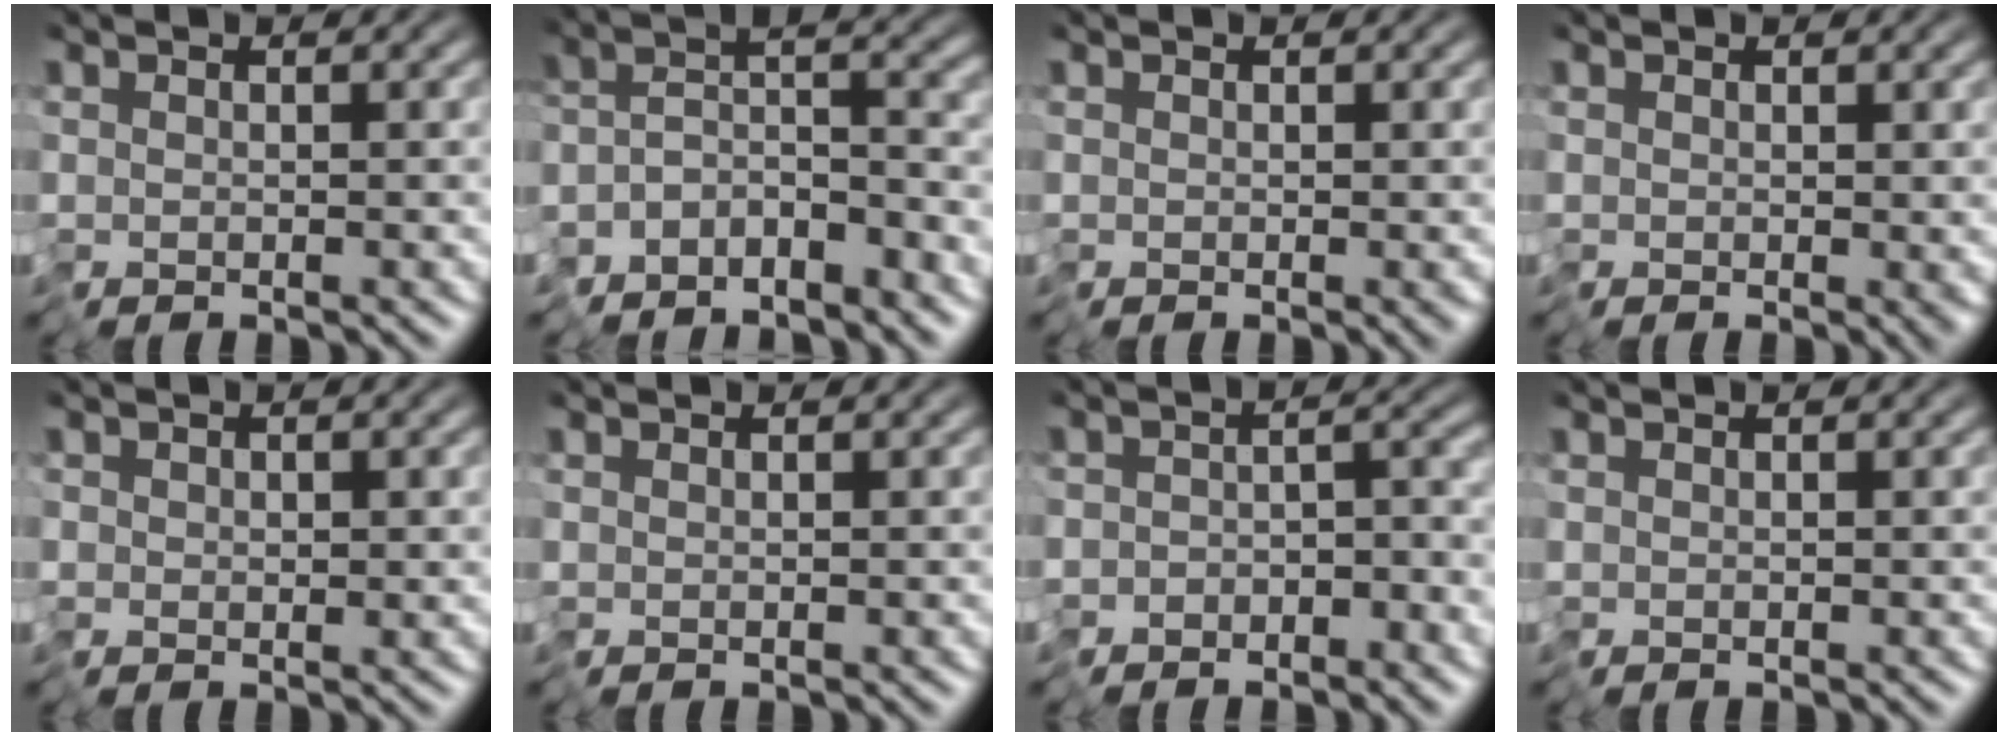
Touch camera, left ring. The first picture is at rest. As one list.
[{"total": 5.8, "force": [-5.2, 1.5, 1.9], "torque": [-0.011, -0.001, -0.095]}, {"total": 0.5, "force": [-0.2, 0.3, 0.4], "torque": [-0.003, -0.002, -0.003]}, {"total": 0.5, "force": [0.2, 0.3, 0.4], "torque": [-0.007, -0.001, 0.004]}, {"total": 0.6, "force": [0.1, 0.6, 0.1], "torque": [-0.002, 0.002, 0.003]}, {"total": 0.0}, {"total": 4.0, "force": [-3.3, 1.7, 1.5], "torque": [-0.003, 0.001, -0.060]}, {"total": 0.0}]